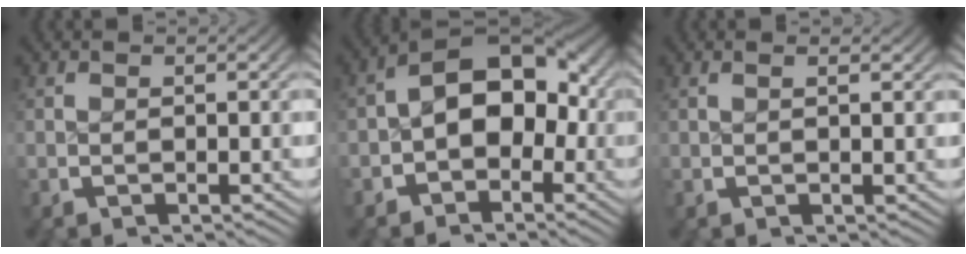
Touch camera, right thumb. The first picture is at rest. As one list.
[{"total": 9.7, "force": [-0.4, 6.3, 7.4], "torque": [-0.118, -0.019, 0.000]}, {"total": 0.6, "force": [0.4, -0.1, 0.4], "torque": [-0.011, -0.003, 0.011]}]